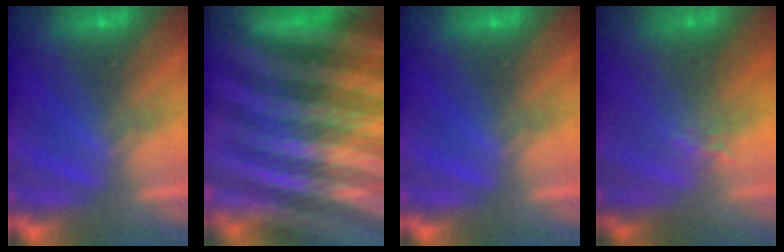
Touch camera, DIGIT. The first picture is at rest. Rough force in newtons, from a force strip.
{"total": 7.8}
{"total": 0.0}
{"total": 1.3}